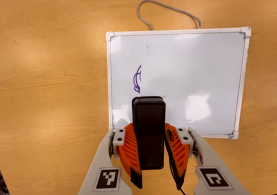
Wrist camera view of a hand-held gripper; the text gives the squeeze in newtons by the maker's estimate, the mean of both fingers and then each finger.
{"total": 7.5, "left": 6.2, "right": 8.7}